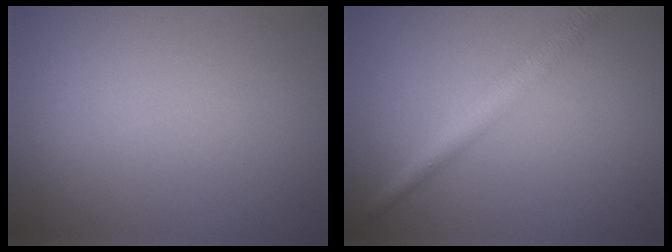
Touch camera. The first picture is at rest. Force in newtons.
{"total": 3.2, "press": 3.2, "slide": 0.1}